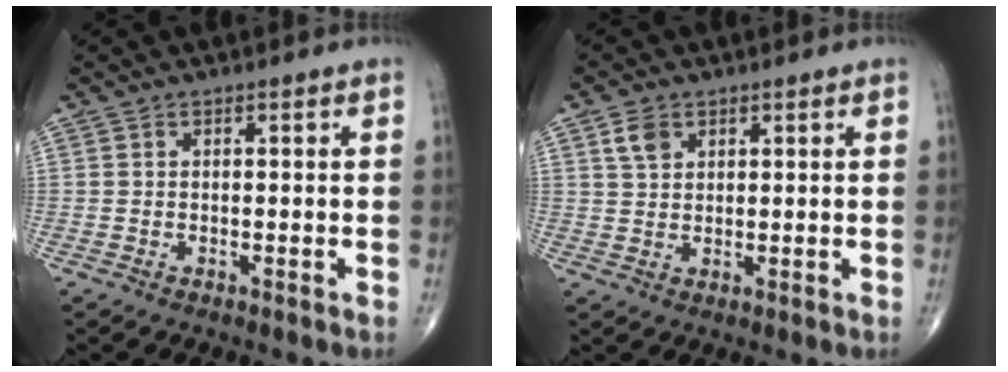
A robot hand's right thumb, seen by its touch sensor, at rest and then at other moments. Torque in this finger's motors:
{"motor_torque": [-0.28, 0.39, 0.40, 0.28, 0.07]}